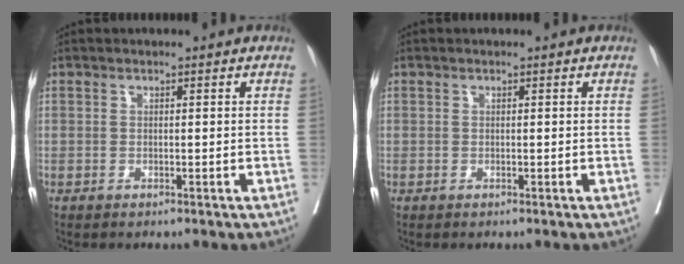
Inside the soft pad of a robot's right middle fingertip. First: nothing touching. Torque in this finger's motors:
{"motor_torque": [0.00, 0.00, 0.00, 0.00]}